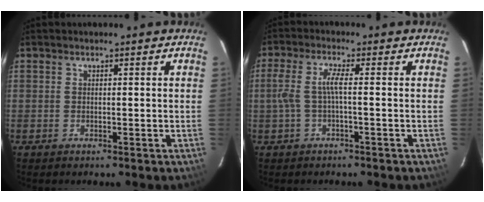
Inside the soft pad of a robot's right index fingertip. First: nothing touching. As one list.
[{"total": 4.0, "force": [-0.9, 0.1, 3.9], "torque": [-0.089, 0.003, -0.013]}]